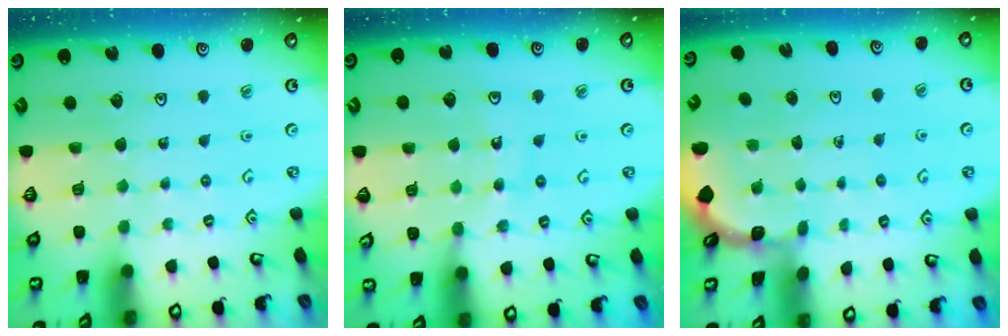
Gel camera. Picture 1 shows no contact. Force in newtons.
{"total": 11.6, "press": 11.5, "slide": 2.0}
{"total": 0.7, "press": 0.7, "slide": 0.3}